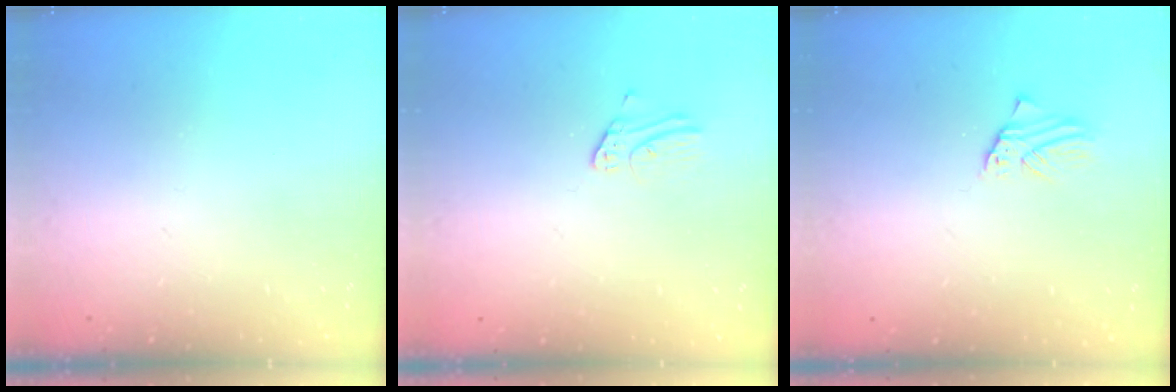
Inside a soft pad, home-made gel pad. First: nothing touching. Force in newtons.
{"total": 2.7, "press": 2.7, "slide": 0.2}
{"total": 1.6, "press": 1.6, "slide": 0.3}